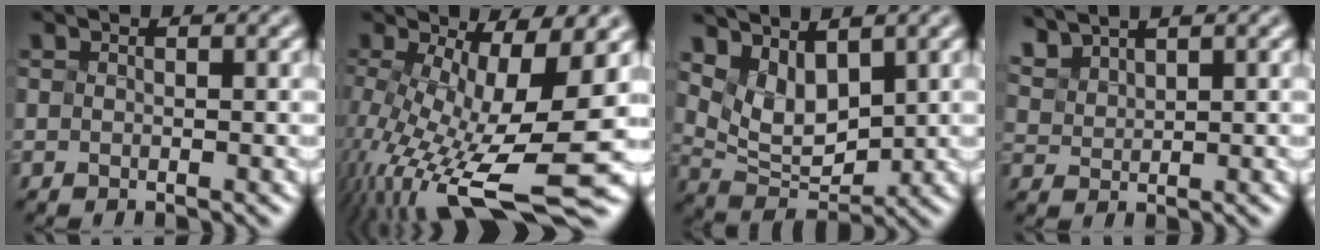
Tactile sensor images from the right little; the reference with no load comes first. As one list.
[{"total": 13.5, "force": [-3.3, 3.3, 12.6], "torque": [-0.239, -0.007, -0.027]}, {"total": 4.0, "force": [2.5, 1.8, 2.5], "torque": [-0.068, -0.005, 0.073]}, {"total": 2.6, "force": [2.6, 0.0, 0.3], "torque": [-0.038, 0.021, 0.076]}]